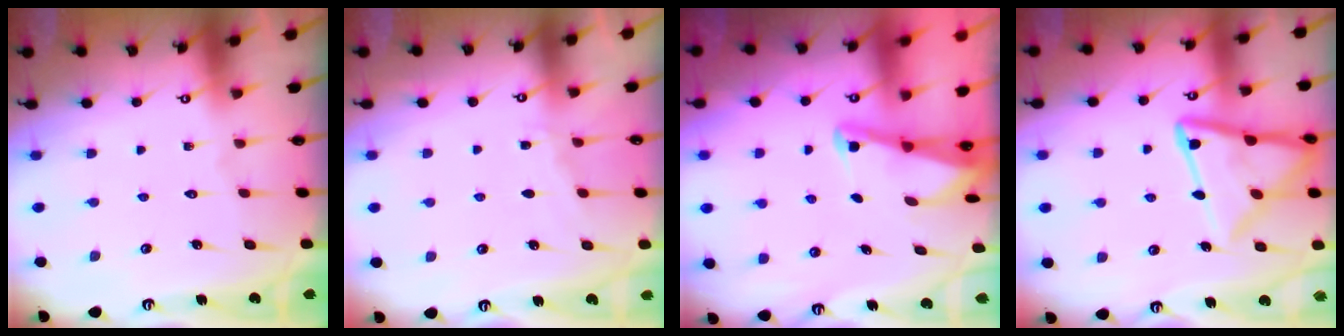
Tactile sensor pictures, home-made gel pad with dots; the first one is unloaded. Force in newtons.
{"total": 2.9, "press": 2.9, "slide": 0.3}
{"total": 2.2, "press": 2.2, "slide": 0.3}
{"total": 16.2, "press": 16.2, "slide": 1.6}